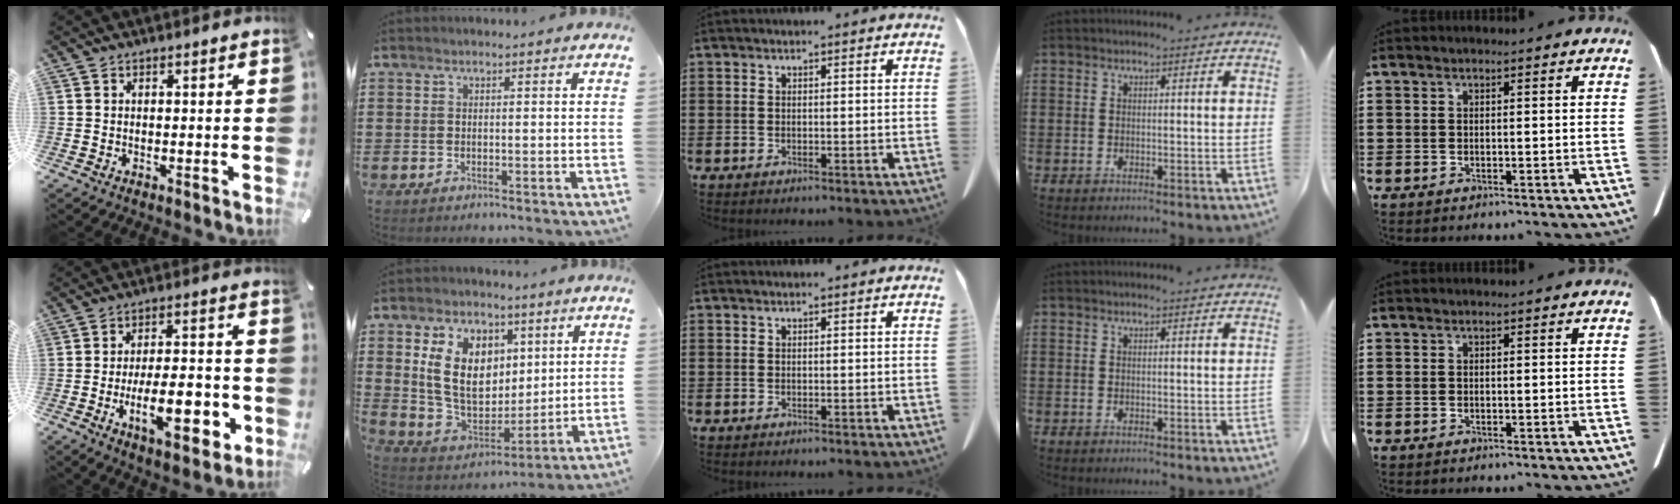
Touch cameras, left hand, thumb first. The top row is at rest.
{"thumb": {"total": 16.7, "force": [-5.1, 6.6, 14.5], "torque": [-0.214, 0.003, -0.077]}, "index": {"total": 12.0, "force": [4.2, 8.6, 7.2], "torque": [-0.178, -0.003, 0.079]}}